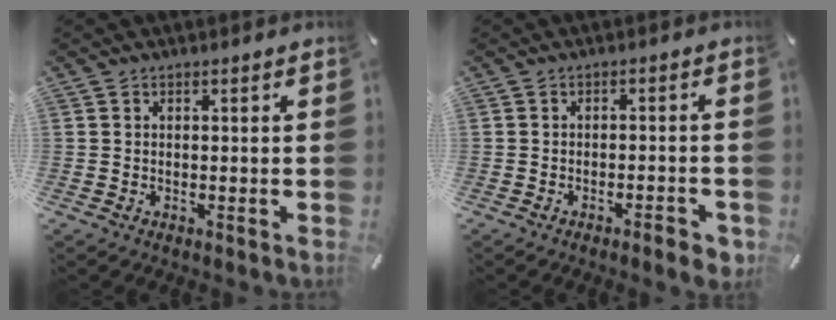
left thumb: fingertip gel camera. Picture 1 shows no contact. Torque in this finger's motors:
{"motor_torque": [-0.08, 0.23, 0.28, 0.20, 0.08]}